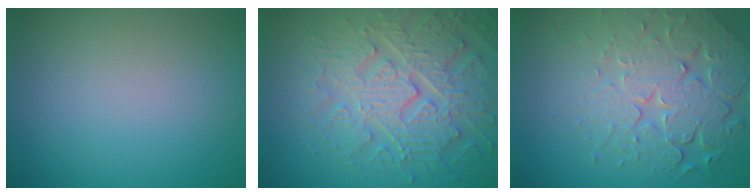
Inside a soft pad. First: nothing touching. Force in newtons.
{"total": 7.0, "press": 5.9, "slide": 3.8}
{"total": 8.0, "press": 5.6, "slide": 5.6}